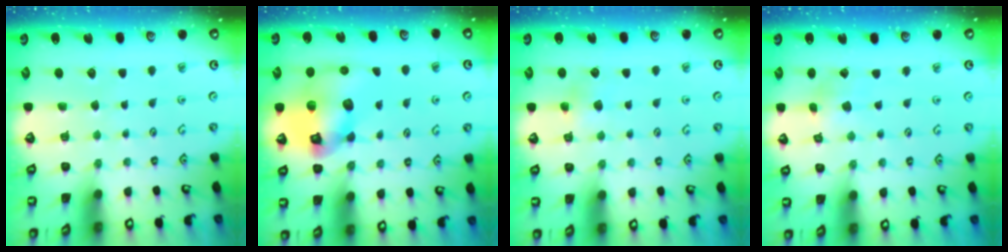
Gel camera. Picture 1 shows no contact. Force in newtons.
{"total": 15.1, "press": 14.9, "slide": 2.3}
{"total": 4.0, "press": 4.0, "slide": 0.4}
{"total": 2.4, "press": 2.4, "slide": 0.2}